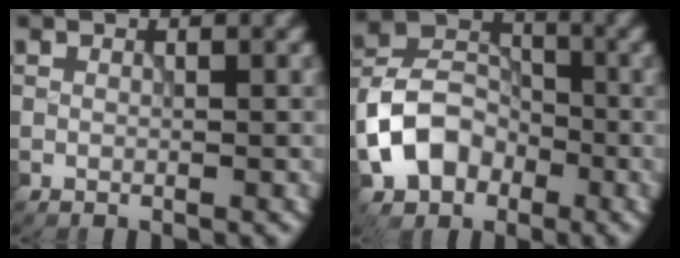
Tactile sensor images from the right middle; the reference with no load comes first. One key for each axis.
{"total": 6.8, "fx": -2.7, "fy": 5.2, "fz": 3.4, "tx": -0.063, "ty": 0.006, "tz": -0.064}